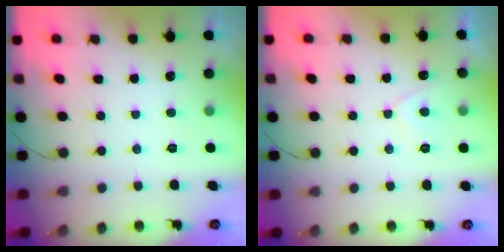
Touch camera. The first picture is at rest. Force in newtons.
{"total": 3.0, "press": 3.0, "slide": 0.4}